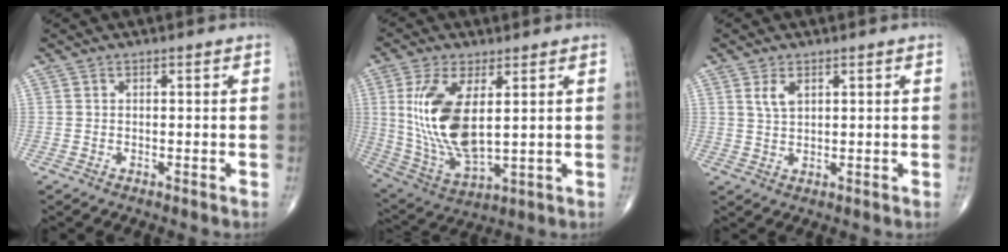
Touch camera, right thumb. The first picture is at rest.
{"total": 15.8, "force": [2.9, 7.0, 13.9], "torque": [-0.283, -0.021, 0.071]}
{"total": 3.0, "force": [1.4, 1.5, 2.1], "torque": [-0.040, -0.004, 0.032]}